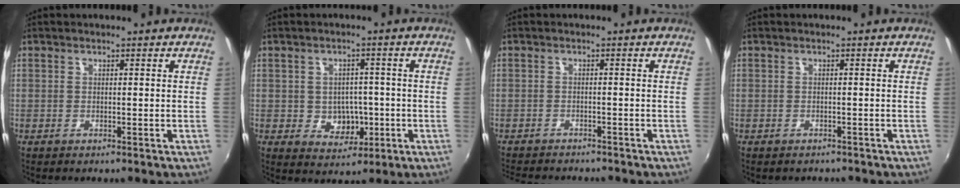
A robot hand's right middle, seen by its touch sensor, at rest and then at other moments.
{"total": 5.9, "force": [-1.1, 5.1, 2.8], "torque": [-0.055, 0.005, -0.003]}
{"total": 7.1, "force": [-6.5, 1.5, 2.3], "torque": [-0.061, -0.017, -0.100]}
{"total": 1.8, "force": [-1.6, 0.7, 0.4], "torque": [-0.013, -0.008, -0.019]}